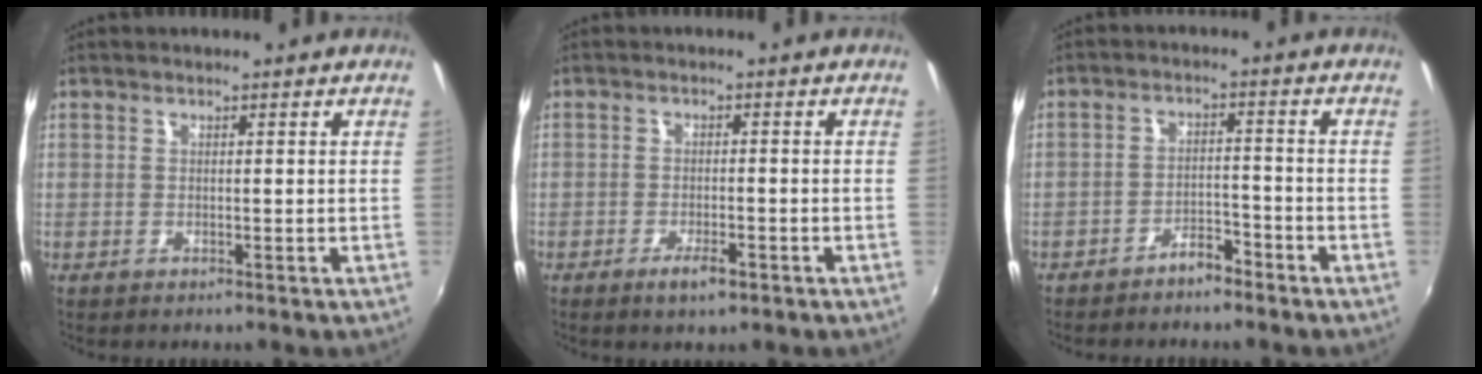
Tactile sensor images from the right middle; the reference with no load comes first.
{"total": 3.4, "force": [-2.1, 1.0, 2.5], "torque": [-0.057, -0.005, -0.035]}
{"total": 4.0, "force": [-3.4, 1.3, 1.5], "torque": [-0.041, 0.009, -0.053]}